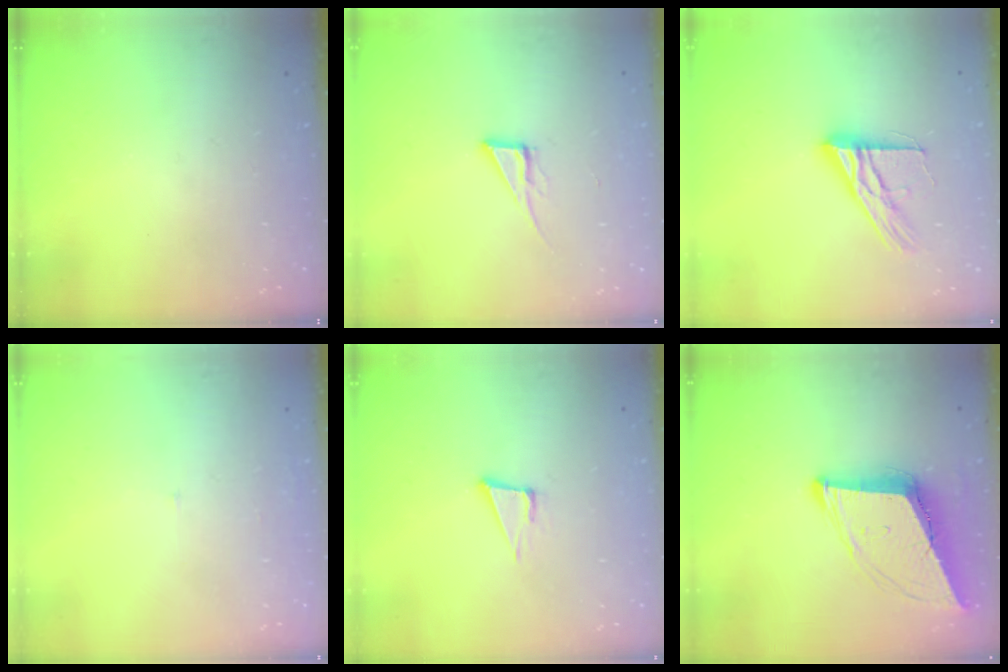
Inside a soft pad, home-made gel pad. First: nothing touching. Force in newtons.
{"total": 6.1, "press": 6.1, "slide": 0.4}
{"total": 14.0, "press": 14.0, "slide": 1.0}
{"total": 2.0, "press": 2.0, "slide": 0.1}
{"total": 5.1, "press": 4.3, "slide": 2.8}
{"total": 11.8, "press": 11.2, "slide": 3.8}